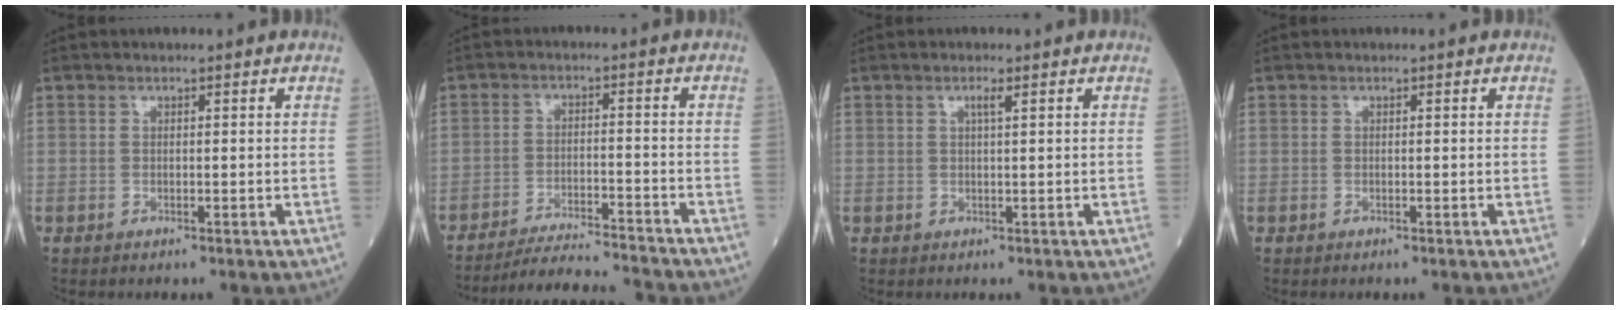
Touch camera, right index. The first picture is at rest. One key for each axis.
{"total": 12.3, "fx": -11.8, "fy": -0.1, "fz": 3.3, "tx": -0.047, "ty": -0.012, "tz": -0.178}
{"total": 1.2, "fx": 0.6, "fy": -0.1, "fz": 1.1, "tx": -0.021, "ty": 0.000, "tz": 0.010}
{"total": 0.0}